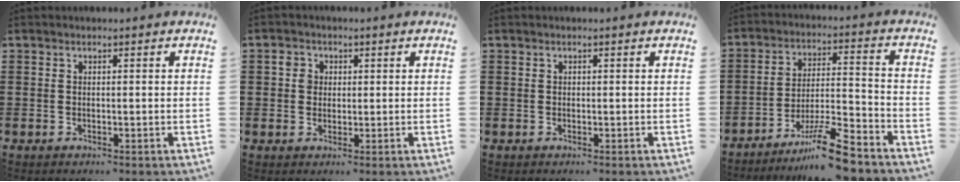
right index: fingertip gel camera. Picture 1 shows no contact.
{"total": 2.4, "force": [0.5, 2.1, 1.0], "torque": [-0.029, 0.010, 0.007]}
{"total": 0.0}
{"total": 10.4, "force": [-8.4, 0.7, 6.2], "torque": [-0.101, 0.021, -0.158]}